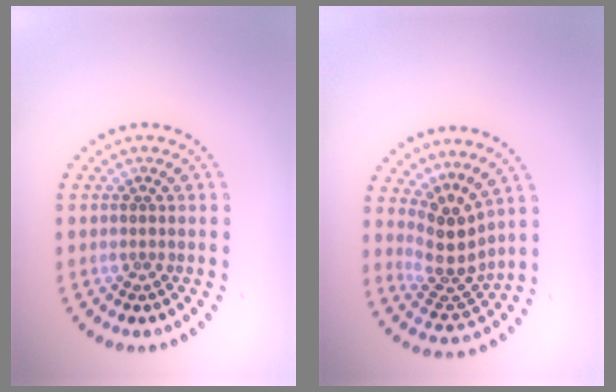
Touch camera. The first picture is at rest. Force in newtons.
{"total": 3.9, "press": 2.8, "slide": 2.6}